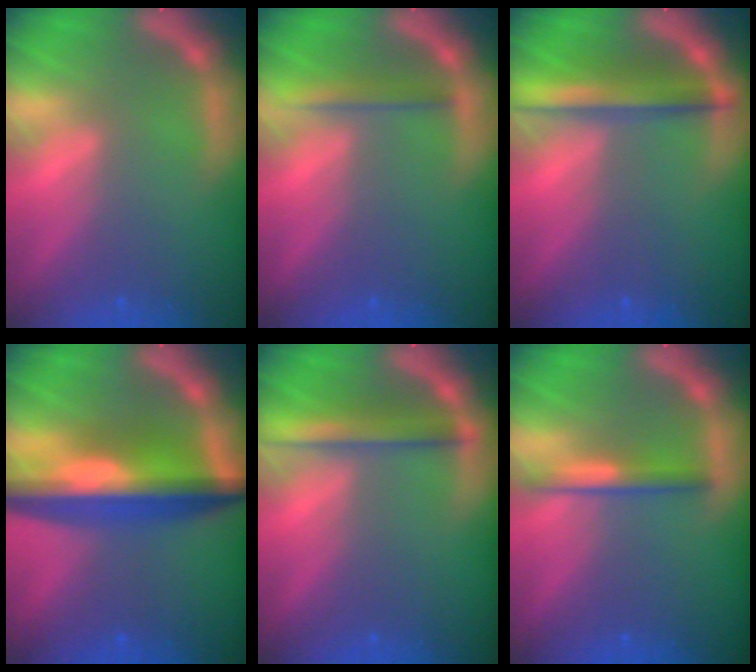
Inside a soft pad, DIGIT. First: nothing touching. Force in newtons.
{"total": 2.0}
{"total": 4.4}
{"total": 9.6}
{"total": 3.5}
{"total": 2.4}